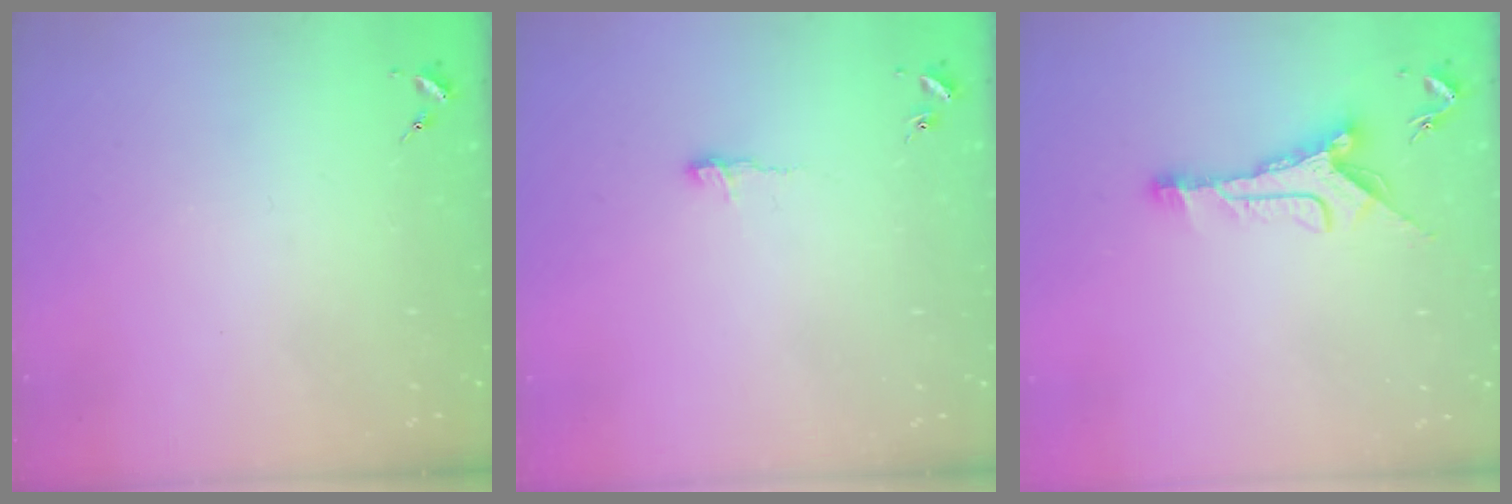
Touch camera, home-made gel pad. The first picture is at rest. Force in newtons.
{"total": 5.1, "press": 5.1, "slide": 0.5}
{"total": 10.6, "press": 10.6, "slide": 0.8}